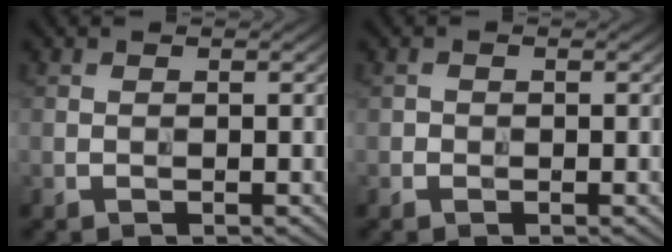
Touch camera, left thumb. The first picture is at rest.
{"total": 0.0}